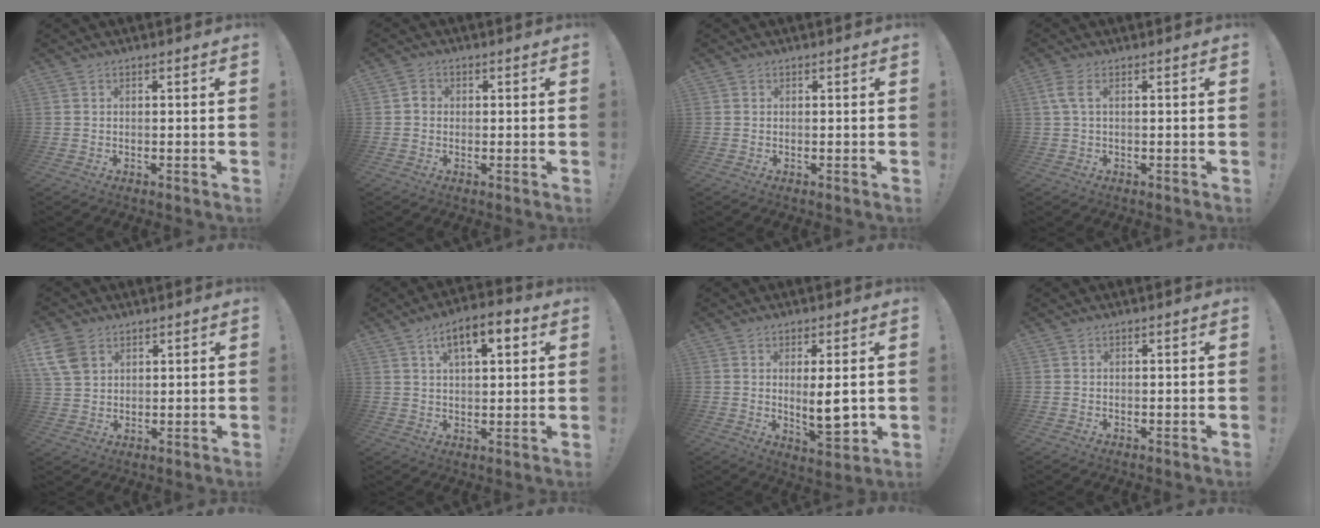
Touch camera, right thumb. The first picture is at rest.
{"total": 2.5, "force": [-0.4, 2.2, 1.1], "torque": [-0.014, 0.007, -0.008]}
{"total": 0.5, "force": [0.0, 0.4, -0.3], "torque": [-0.002, 0.005, 0.001]}
{"total": 3.3, "force": [0.8, 1.1, 3.0], "torque": [-0.059, 0.003, 0.017]}
{"total": 8.5, "force": [4.5, 5.8, 4.3], "torque": [-0.091, -0.014, 0.090]}
{"total": 9.1, "force": [3.9, 3.8, 7.3], "torque": [-0.107, -0.006, 0.064]}
{"total": 8.8, "force": [0.7, 2.2, 8.5], "torque": [-0.123, -0.019, 0.013]}
{"total": 0.0}